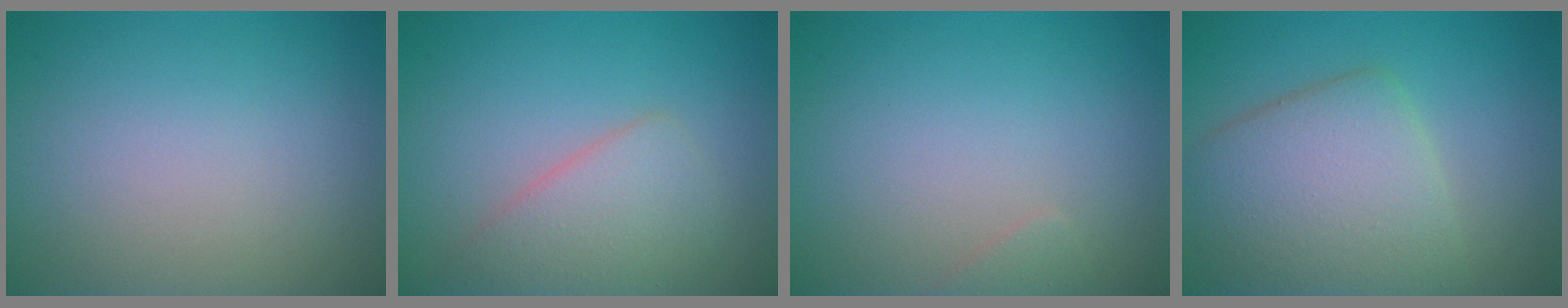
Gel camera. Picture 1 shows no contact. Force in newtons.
{"total": 3.5, "press": 3.5, "slide": 0.1}
{"total": 0.8, "press": 0.8, "slide": 0.0}
{"total": 7.0, "press": 7.0, "slide": 0.2}